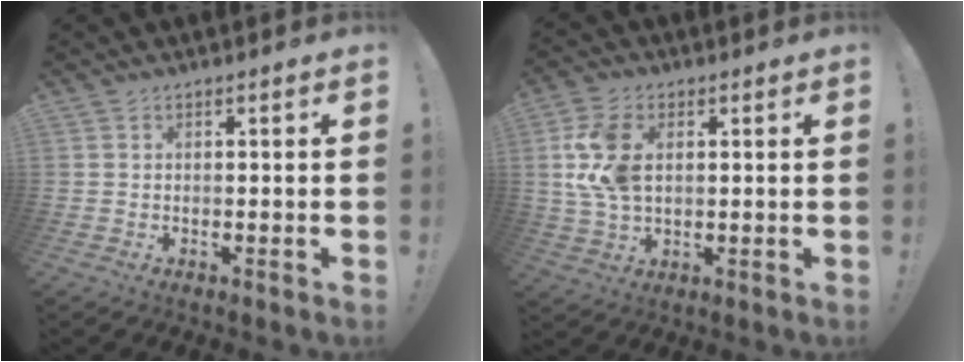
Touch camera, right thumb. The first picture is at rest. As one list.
[{"total": 11.5, "force": [2.1, 7.5, 8.5], "torque": [-0.172, -0.002, 0.041]}]